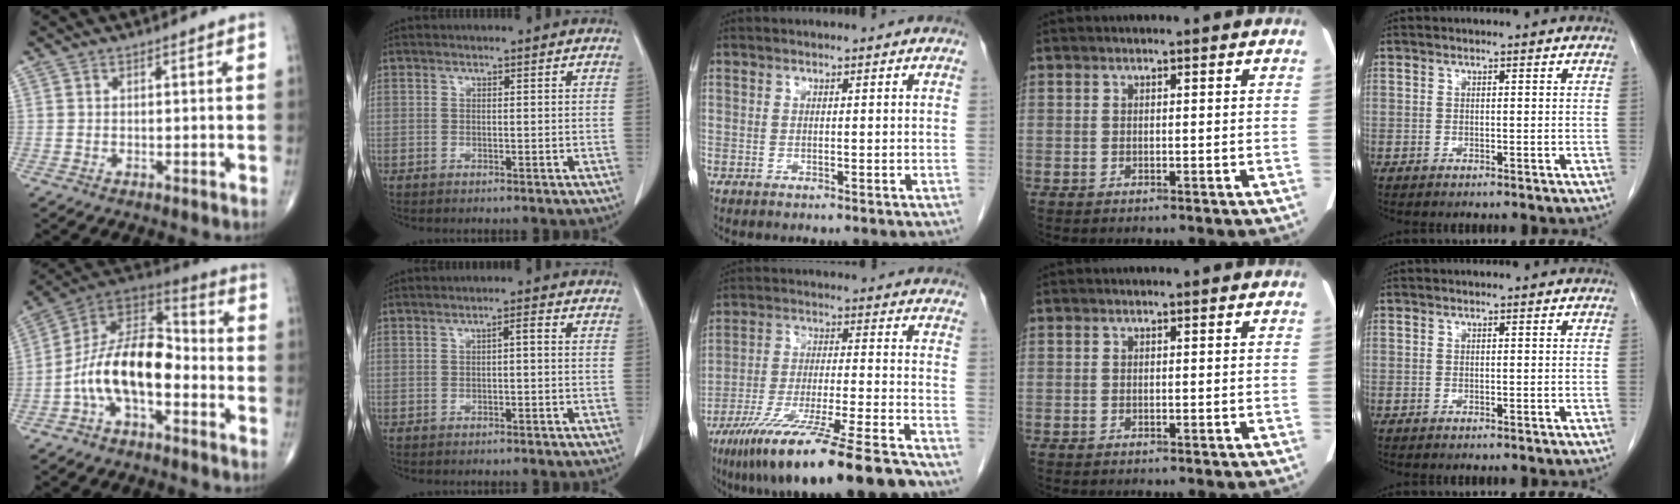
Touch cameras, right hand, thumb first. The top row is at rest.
{"thumb": {"total": 16.1, "force": [-4.3, 8.5, 12.9], "torque": [-0.213, 0.065, -0.087]}, "index": {"total": 1.8, "force": [0.1, 0.6, 1.7], "torque": [-0.031, 0.010, 0.004]}, "middle": {"total": 19.4, "force": [-14.5, 0.0, 12.9], "torque": [-0.200, -0.045, -0.243]}}